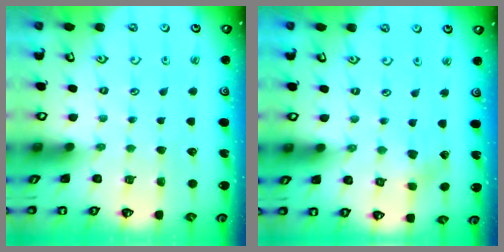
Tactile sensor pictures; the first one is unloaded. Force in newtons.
{"total": 2.7, "press": 2.7, "slide": 0.4}